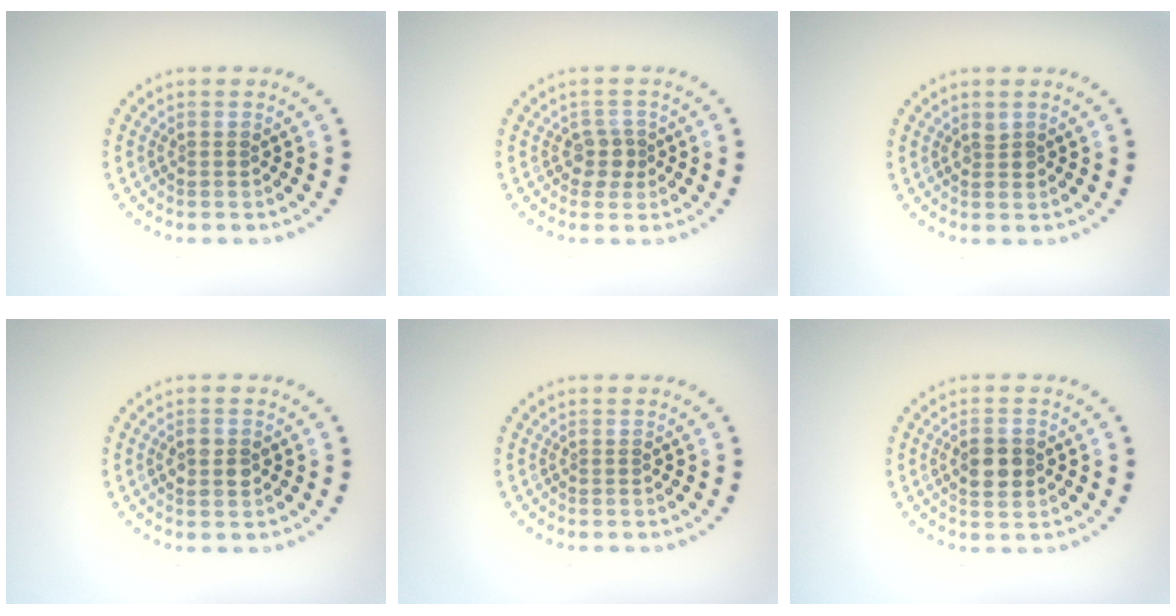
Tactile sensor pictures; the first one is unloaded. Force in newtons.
{"total": 1.8, "press": 1.5, "slide": 1.0}
{"total": 0.7, "press": 0.7, "slide": 0.1}
{"total": 2.3, "press": 2.3, "slide": 0.1}
{"total": 0.0}
{"total": 2.7, "press": 2.7, "slide": 0.0}